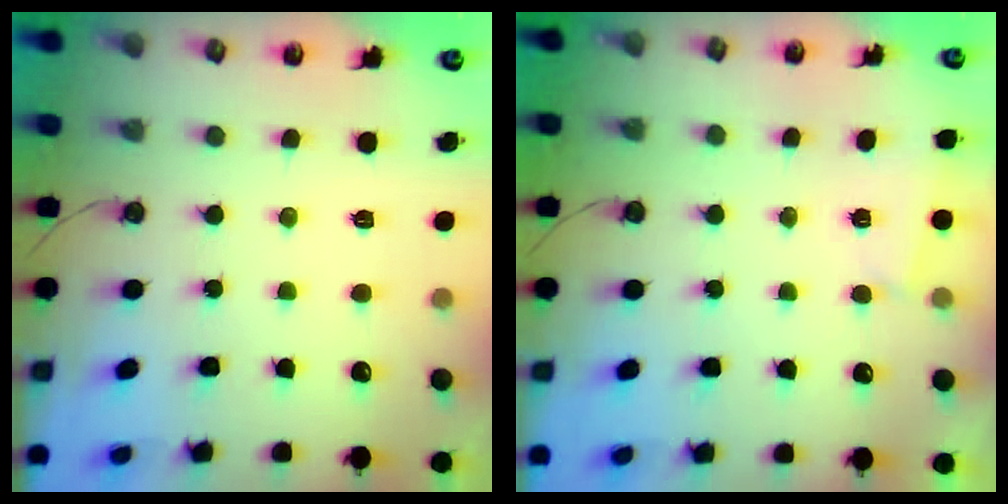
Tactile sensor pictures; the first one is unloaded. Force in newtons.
{"total": 1.1, "press": 1.0, "slide": 0.3}